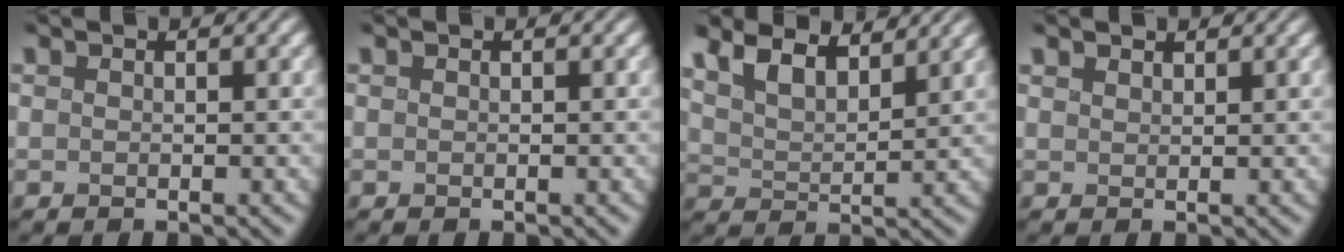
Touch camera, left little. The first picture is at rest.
{"total": 0.0}
{"total": 5.3, "force": [3.9, 1.9, 3.1], "torque": [-0.066, 0.008, 0.061]}
{"total": 0.8, "force": [0.8, 0.2, 0.0], "torque": [-0.001, 0.000, 0.019]}